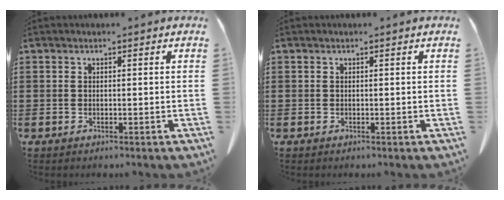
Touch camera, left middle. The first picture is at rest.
{"total": 0.0}